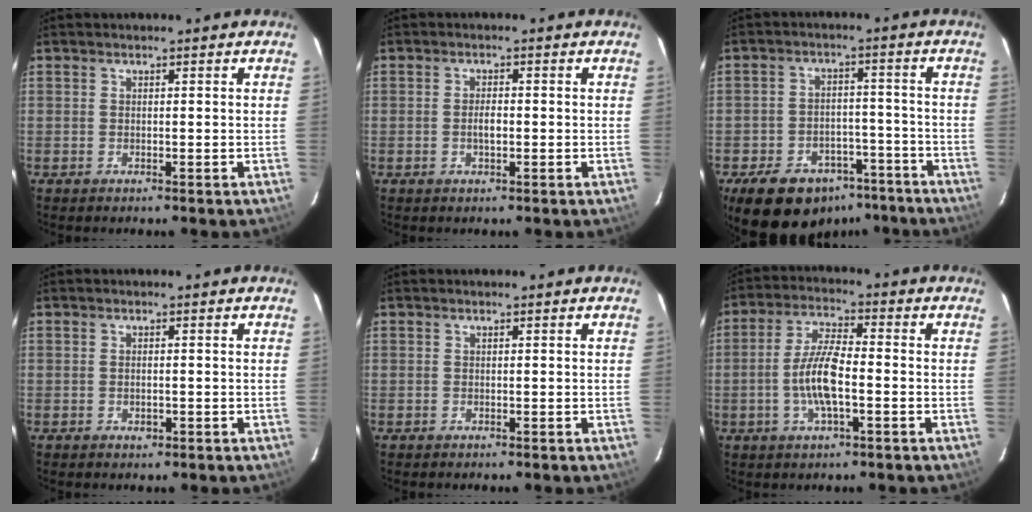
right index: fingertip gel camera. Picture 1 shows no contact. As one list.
[{"total": 2.2, "force": [-0.4, 0.9, 2.0], "torque": [-0.037, 0.002, -0.008]}, {"total": 16.8, "force": [-11.5, 10.0, 7.0], "torque": [-0.155, 0.024, -0.146]}, {"total": 1.2, "force": [-0.3, 0.8, 0.8], "torque": [-0.014, 0.001, -0.004]}, {"total": 0.0}, {"total": 8.6, "force": [-2.1, 2.4, 8.0], "torque": [-0.162, 0.005, -0.043]}]